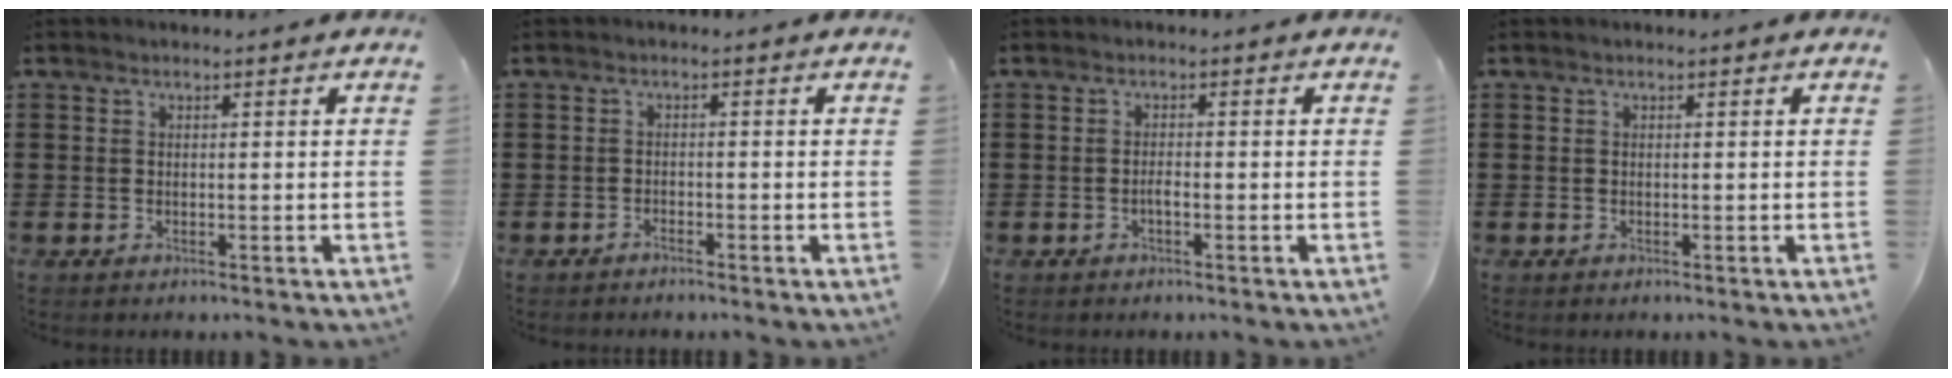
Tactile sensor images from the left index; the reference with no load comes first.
{"total": 1.2, "force": [-1.2, 0.1, 0.0], "torque": [-0.004, 0.002, -0.025]}
{"total": 1.1, "force": [-0.5, 0.2, 1.0], "torque": [-0.020, -0.003, -0.009]}
{"total": 0.0}